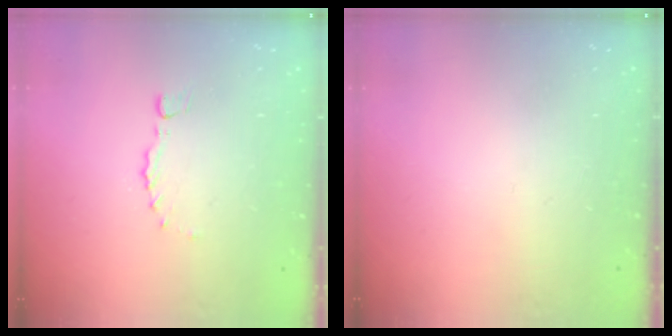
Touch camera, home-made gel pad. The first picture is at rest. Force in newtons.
{"total": 0.0}